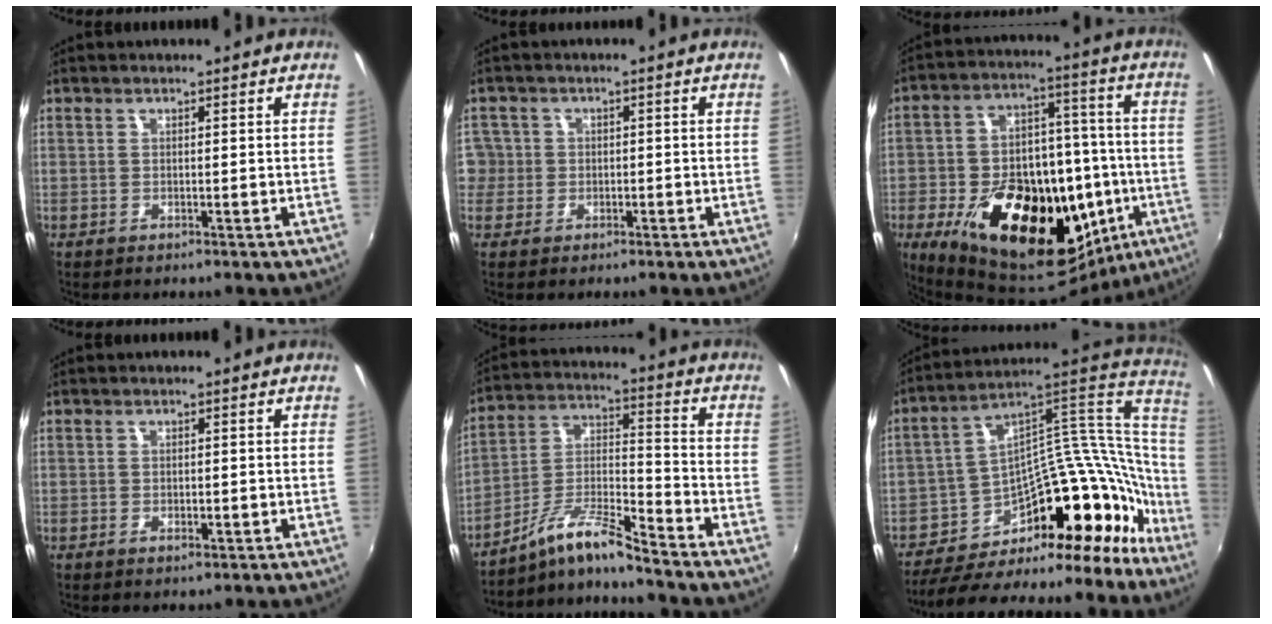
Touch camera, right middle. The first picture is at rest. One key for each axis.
{"total": 5.3, "fx": -1.3, "fy": 5.1, "fz": 0.9, "tx": -0.024, "ty": 0.021, "tz": -0.023}
{"total": 32.5, "fx": -10.3, "fy": 17.6, "fz": 25.3, "tx": -0.434, "ty": 0.001, "tz": -0.128}
{"total": 1.3, "fx": -0.5, "fy": 0.7, "fz": 0.9, "tx": -0.013, "ty": -0.003, "tz": -0.009}
{"total": 9.9, "fx": -8.7, "fy": -0.4, "fz": 4.7, "tx": -0.102, "ty": 0.021, "tz": -0.176}
{"total": 30.5, "fx": -19.7, "fy": 17.2, "fz": 15.8, "tx": -0.240, "ty": 0.074, "tz": -0.275}